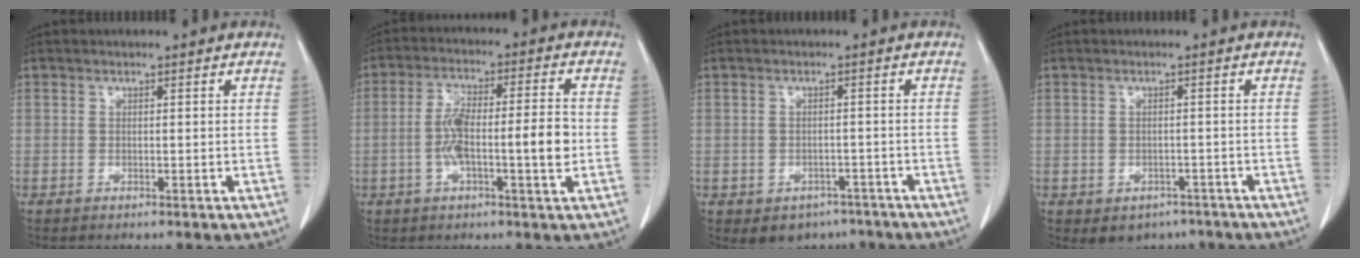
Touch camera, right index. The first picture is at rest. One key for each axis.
{"total": 9.7, "fx": -1.5, "fy": 1.7, "fz": 9.5, "tx": -0.170, "ty": 0.016, "tz": -0.028}
{"total": 5.6, "fx": -3.9, "fy": 3.9, "fz": 0.9, "tx": 0.000, "ty": 0.013, "tz": -0.046}
{"total": 4.9, "fx": -3.3, "fy": 3.5, "fz": 0.9, "tx": 0.001, "ty": 0.010, "tz": -0.038}